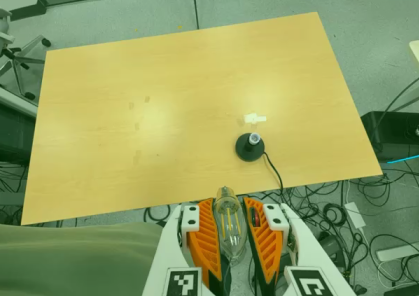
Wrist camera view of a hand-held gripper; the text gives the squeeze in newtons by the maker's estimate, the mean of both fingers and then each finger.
{"total": 19.5, "left": 20.9, "right": 18.0}